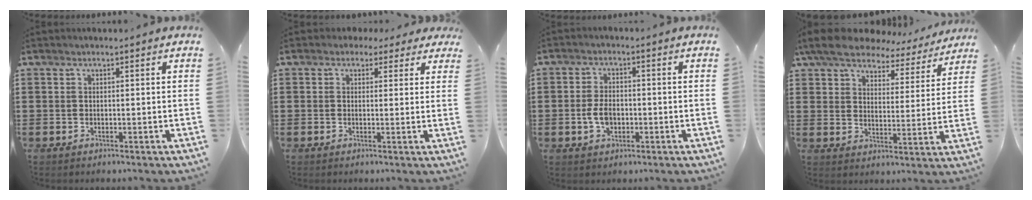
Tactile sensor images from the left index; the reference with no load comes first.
{"total": 2.1, "force": [1.3, 1.6, 0.5], "torque": [-0.019, 0.011, 0.022]}
{"total": 4.1, "force": [-0.8, 2.4, 3.2], "torque": [-0.073, -0.001, -0.017]}
{"total": 7.0, "force": [6.3, 2.0, 2.2], "torque": [-0.067, -0.032, 0.109]}